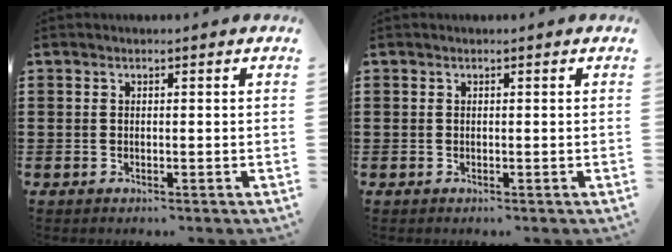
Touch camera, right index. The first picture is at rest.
{"total": 0.0}